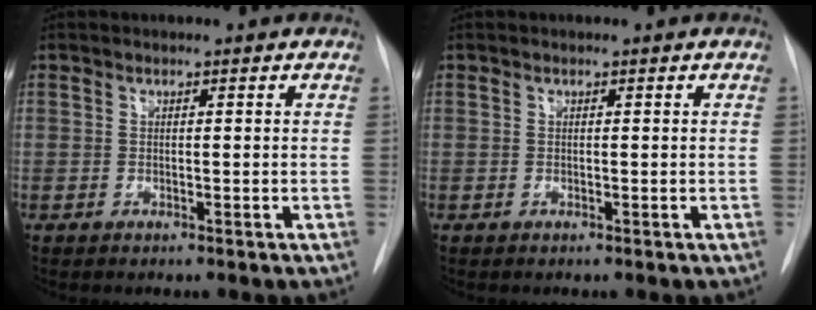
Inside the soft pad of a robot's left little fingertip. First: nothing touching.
{"total": 0.0}